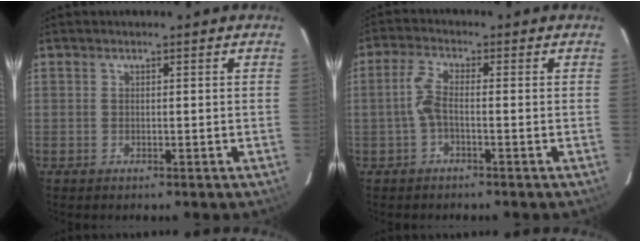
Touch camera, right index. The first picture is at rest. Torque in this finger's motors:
{"motor_torque": [0.24, 0.05, 0.24, 0.07]}